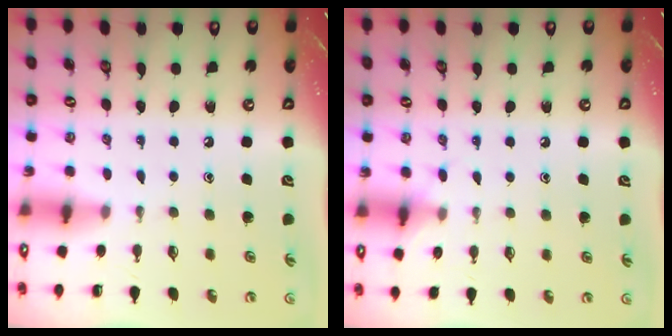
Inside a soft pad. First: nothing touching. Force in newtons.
{"total": 5.9, "press": 5.8, "slide": 0.7}